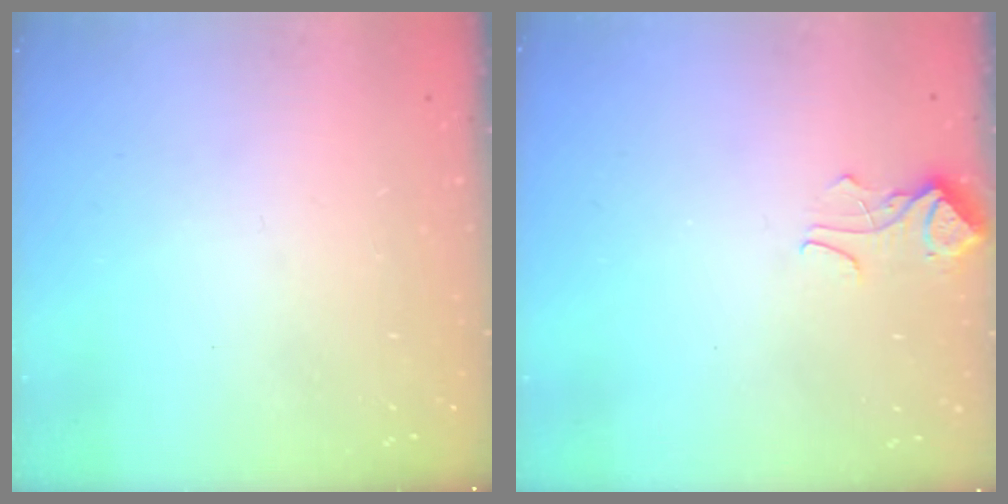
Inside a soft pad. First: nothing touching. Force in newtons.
{"total": 2.4, "press": 2.4, "slide": 0.5}